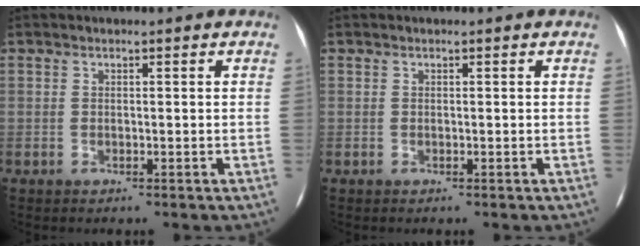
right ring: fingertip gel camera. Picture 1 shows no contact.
{"total": 0.0}